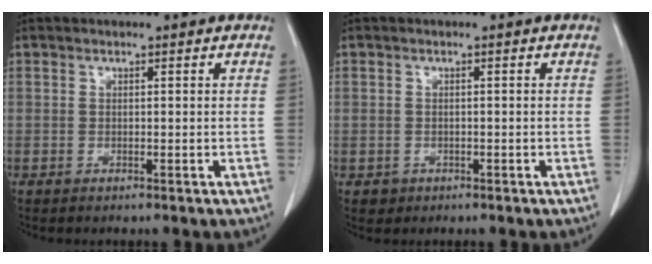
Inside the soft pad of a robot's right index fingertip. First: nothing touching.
{"total": 1.8, "force": [-0.7, 1.6, 0.0], "torque": [0.000, 0.007, -0.007]}